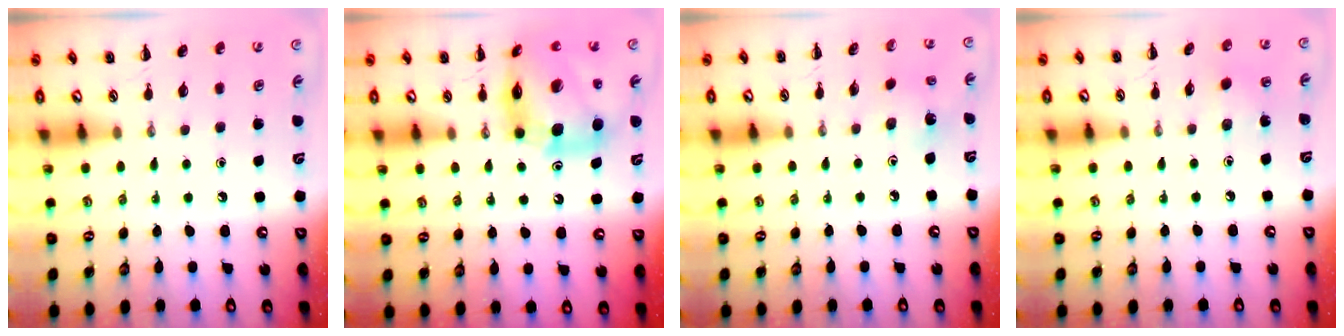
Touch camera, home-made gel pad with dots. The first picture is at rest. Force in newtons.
{"total": 13.4, "press": 13.0, "slide": 3.4}
{"total": 3.0, "press": 2.8, "slide": 0.9}
{"total": 2.4, "press": 2.3, "slide": 0.8}